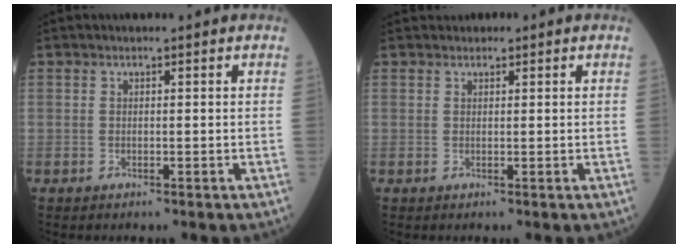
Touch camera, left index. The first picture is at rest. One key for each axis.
{"total": 0.7, "fx": 0.5, "fy": 0.4, "fz": 0.0, "tx": -0.003, "ty": 0.002, "tz": 0.005}